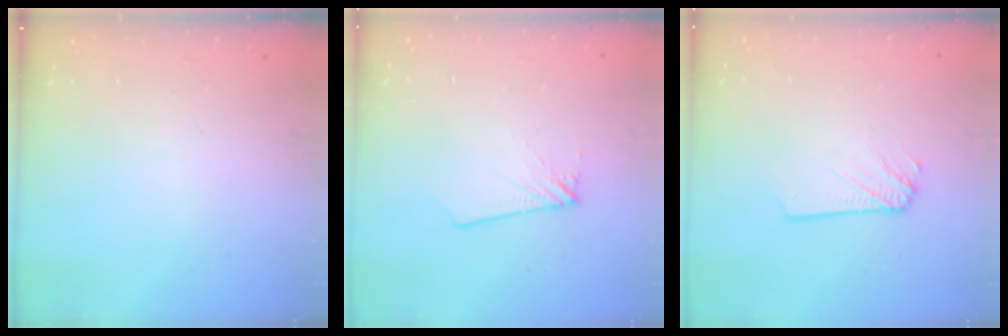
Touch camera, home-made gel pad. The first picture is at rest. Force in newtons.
{"total": 1.6, "press": 1.6, "slide": 0.1}
{"total": 1.9, "press": 1.9, "slide": 0.1}